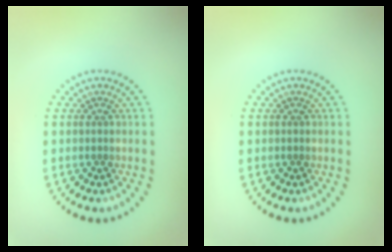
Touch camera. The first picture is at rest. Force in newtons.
{"total": 0.0}